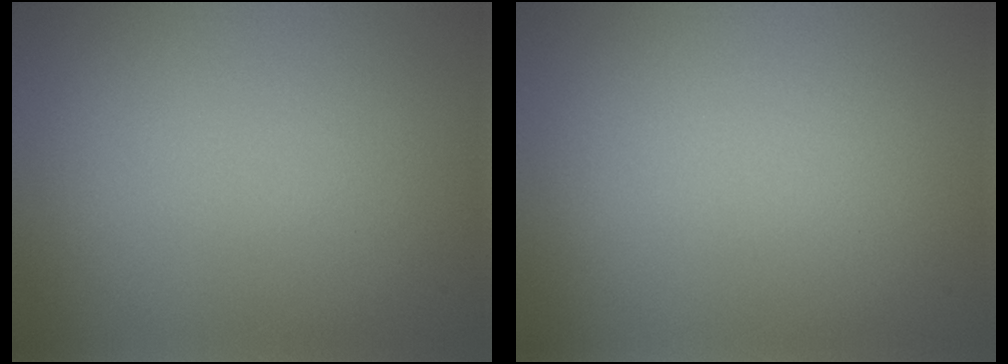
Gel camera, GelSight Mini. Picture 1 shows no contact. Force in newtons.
{"total": 0.0}